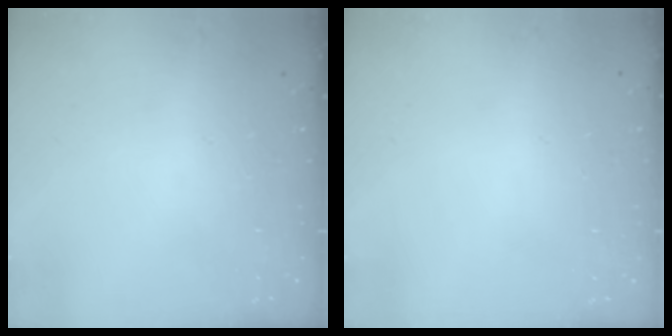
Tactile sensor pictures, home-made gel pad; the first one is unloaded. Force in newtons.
{"total": 0.0}